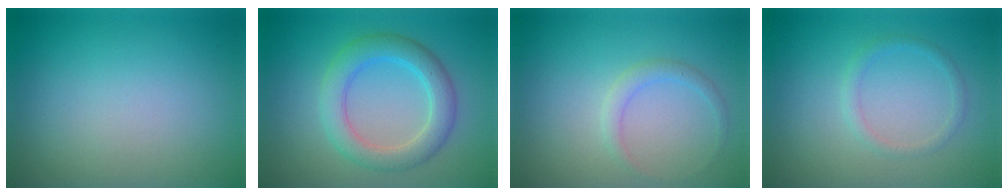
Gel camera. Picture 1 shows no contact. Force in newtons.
{"total": 4.4, "press": 4.4, "slide": 0.1}
{"total": 1.4, "press": 1.4, "slide": 0.1}
{"total": 1.3, "press": 1.3, "slide": 0.1}